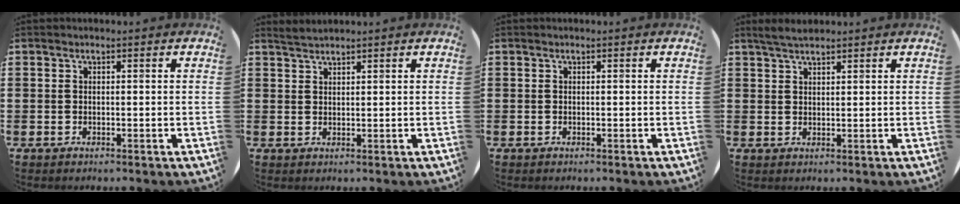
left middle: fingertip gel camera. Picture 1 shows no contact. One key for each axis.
{"total": 1.6, "fx": 1.6, "fy": 0.0, "fz": 0.2, "tx": -0.005, "ty": 0.003, "tz": 0.030}
{"total": 0.0}
{"total": 2.3, "fx": 2.1, "fy": 0.4, "fz": 0.9, "tx": -0.021, "ty": 0.005, "tz": 0.039}